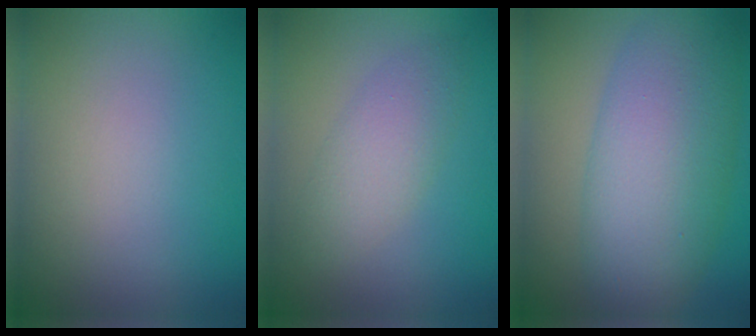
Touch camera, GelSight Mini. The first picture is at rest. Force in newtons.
{"total": 3.3, "press": 3.3, "slide": 0.1}
{"total": 9.4, "press": 9.4, "slide": 0.2}